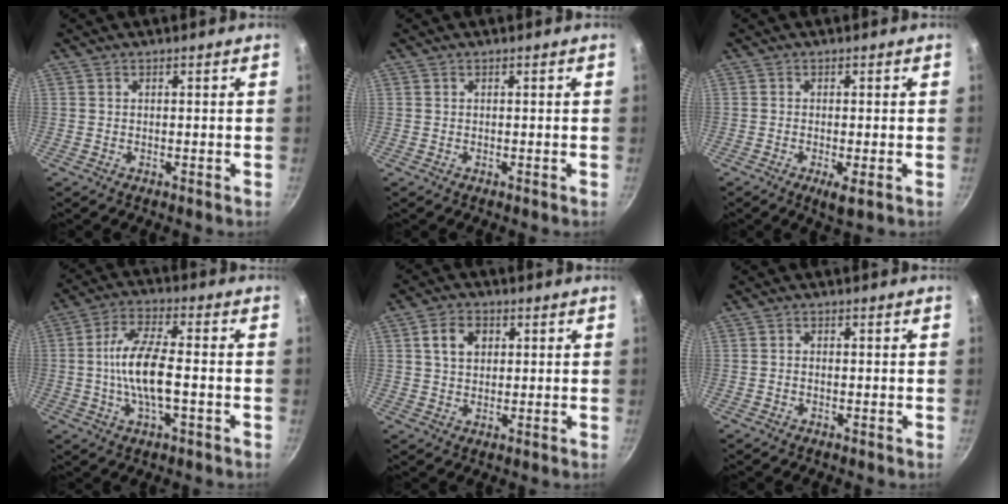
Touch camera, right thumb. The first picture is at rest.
{"total": 0.0}
{"total": 3.2, "force": [-1.2, 0.7, 2.9], "torque": [-0.053, -0.006, -0.019]}
{"total": 11.2, "force": [-1.5, 4.2, 10.3], "torque": [-0.194, 0.024, -0.039]}
{"total": 6.0, "force": [1.8, 4.4, 3.6], "torque": [-0.046, 0.004, 0.028]}
{"total": 0.9, "force": [-0.2, 0.6, 0.6], "torque": [-0.012, 0.004, -0.005]}